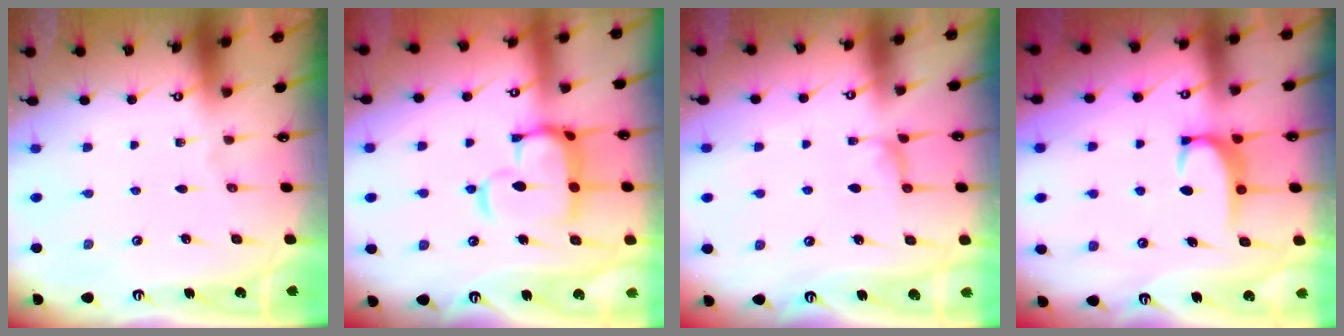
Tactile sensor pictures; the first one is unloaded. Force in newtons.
{"total": 9.8, "press": 9.8, "slide": 0.9}
{"total": 1.9, "press": 1.7, "slide": 0.8}
{"total": 2.8, "press": 2.7, "slide": 0.4}